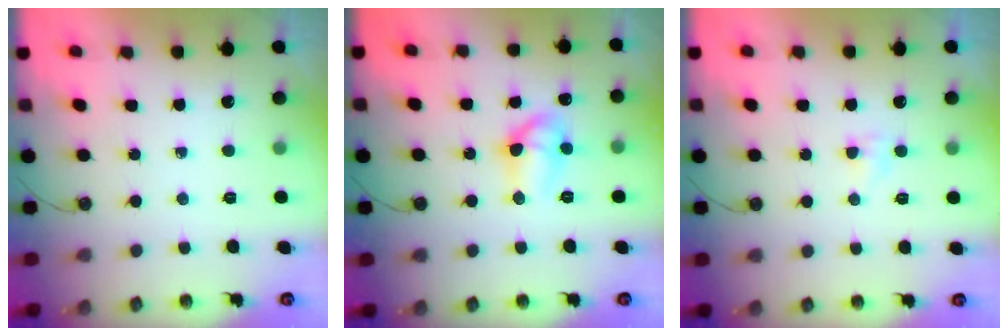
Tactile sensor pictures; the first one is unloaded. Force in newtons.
{"total": 9.8, "press": 9.8, "slide": 0.7}
{"total": 4.3, "press": 2.3, "slide": 3.6}